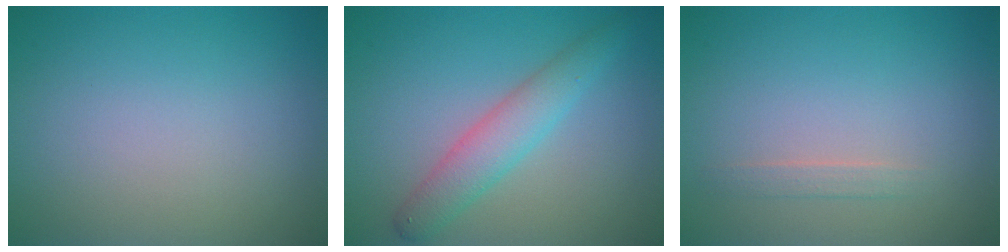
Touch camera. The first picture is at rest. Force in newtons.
{"total": 3.4, "press": 3.4, "slide": 0.1}
{"total": 0.9, "press": 0.9, "slide": 0.1}